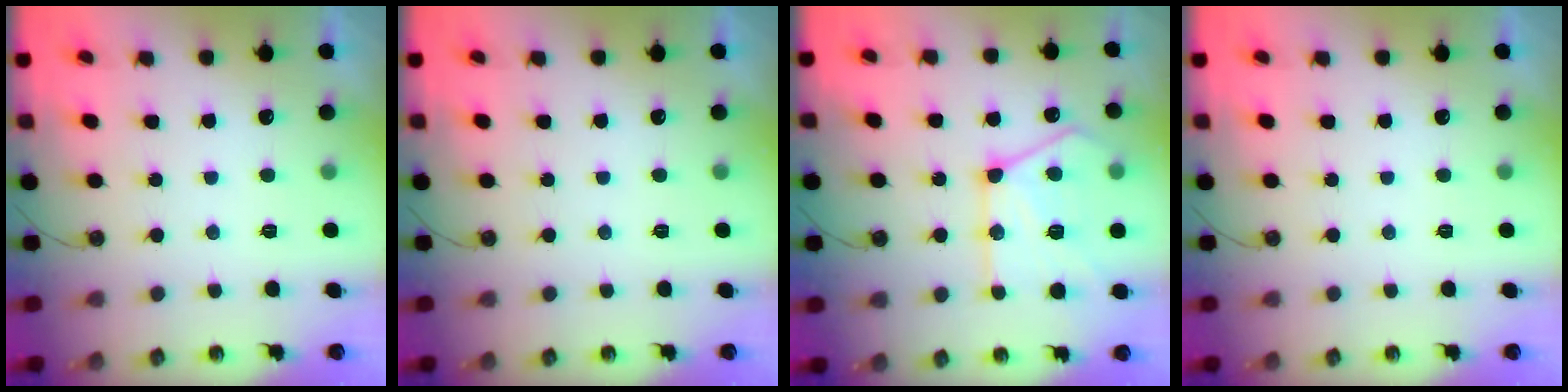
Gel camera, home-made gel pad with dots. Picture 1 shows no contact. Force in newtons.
{"total": 0.0}
{"total": 17.0, "press": 17.0, "slide": 1.0}
{"total": 0.0}